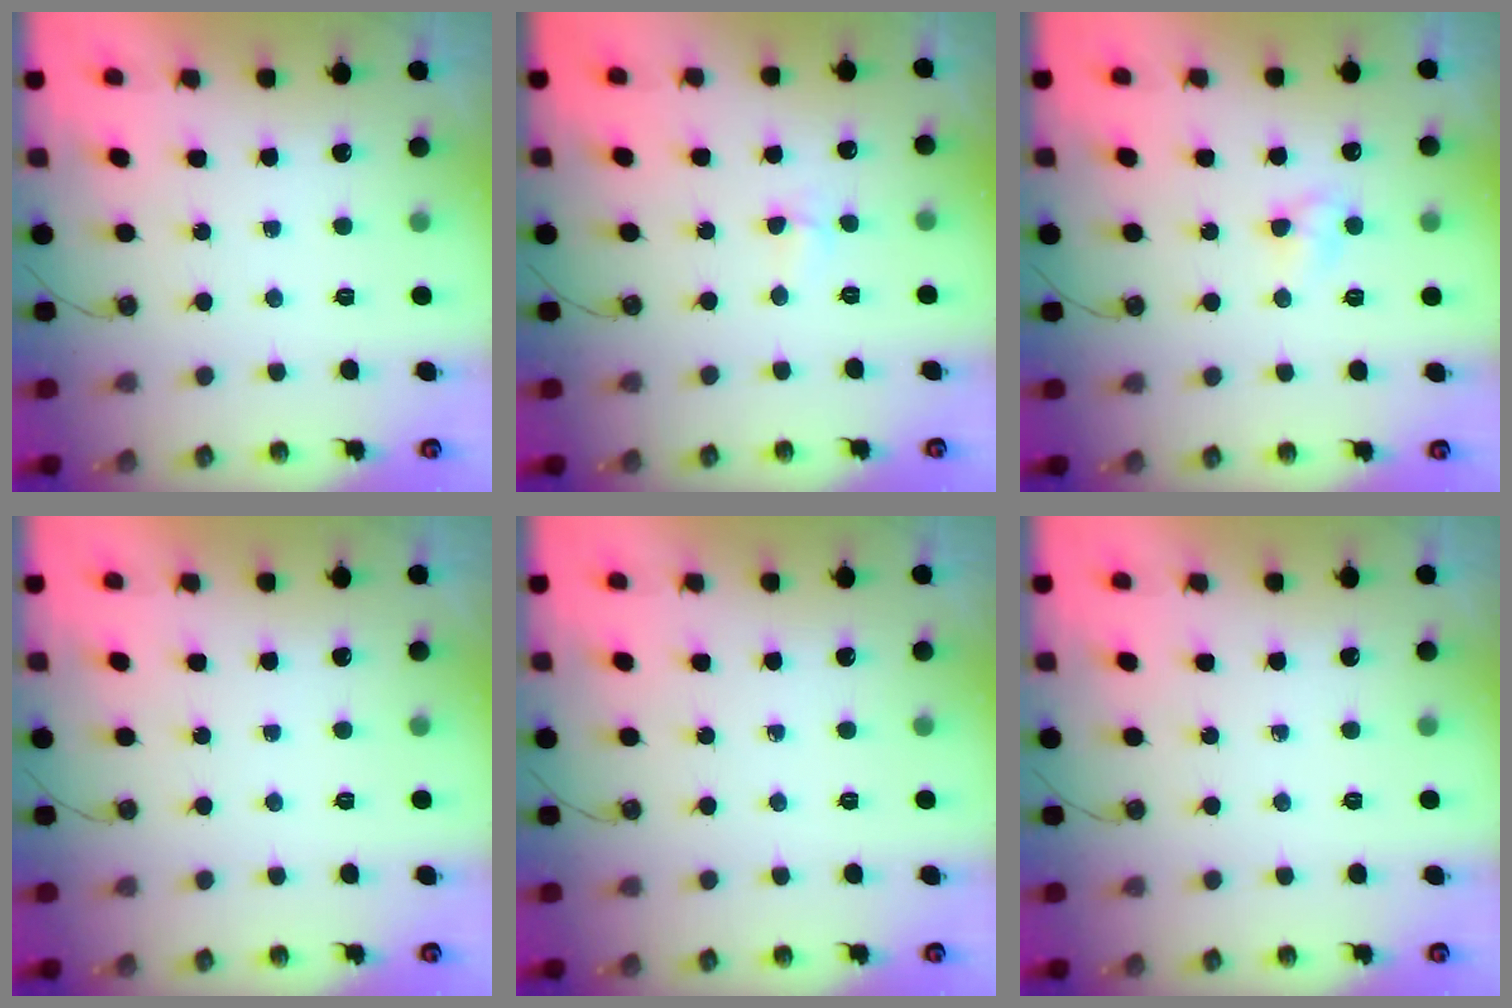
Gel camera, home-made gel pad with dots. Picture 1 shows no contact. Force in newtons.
{"total": 2.9, "press": 2.8, "slide": 0.7}
{"total": 3.9, "press": 3.8, "slide": 0.4}
{"total": 0.0}
{"total": 0.0}
{"total": 0.0}